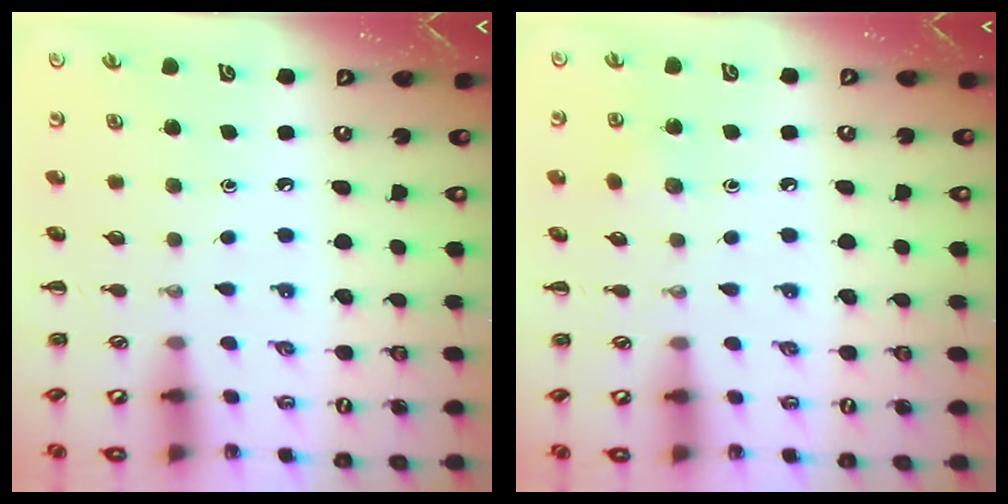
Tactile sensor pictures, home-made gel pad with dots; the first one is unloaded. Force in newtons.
{"total": 5.2, "press": 5.0, "slide": 1.4}